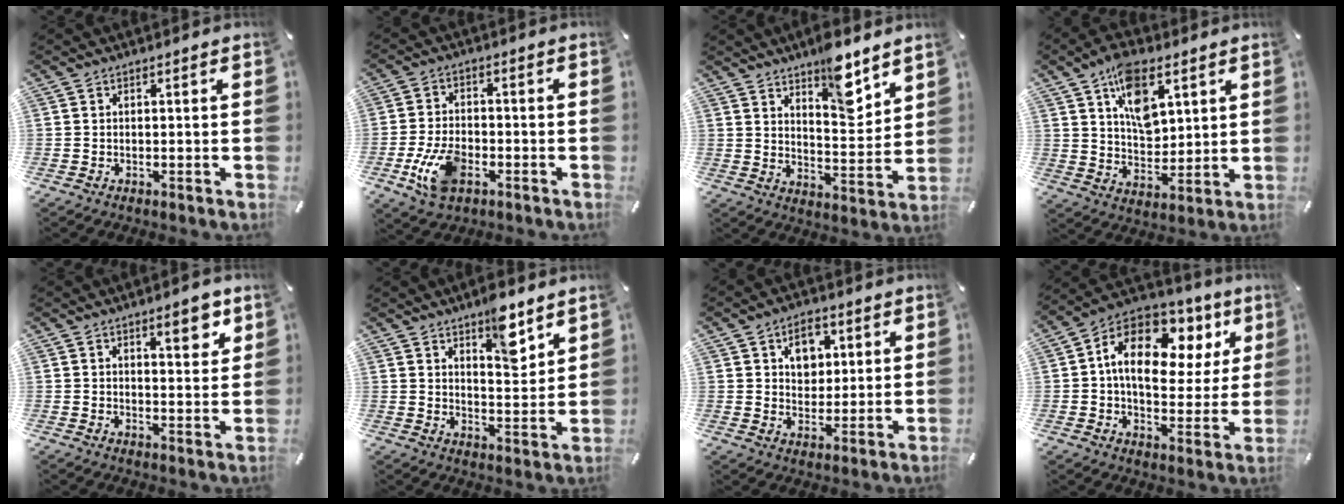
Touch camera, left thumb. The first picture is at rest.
{"total": 9.7, "force": [-3.6, 6.0, 6.7], "torque": [-0.139, 0.006, -0.066]}
{"total": 11.2, "force": [8.3, 4.4, 6.1], "torque": [-0.073, -0.062, 0.142]}
{"total": 12.5, "force": [6.1, 7.6, 7.9], "torque": [-0.124, -0.018, 0.108]}
{"total": 6.4, "force": [3.8, 2.4, 4.4], "torque": [-0.048, -0.020, 0.058]}
{"total": 9.3, "force": [6.7, 3.6, 5.3], "torque": [-0.059, -0.045, 0.109]}
{"total": 7.2, "force": [3.2, 5.5, 3.3], "torque": [-0.046, -0.003, 0.051]}
{"total": 17.0, "force": [6.0, 11.0, 11.6], "torque": [-0.188, -0.019, 0.106]}